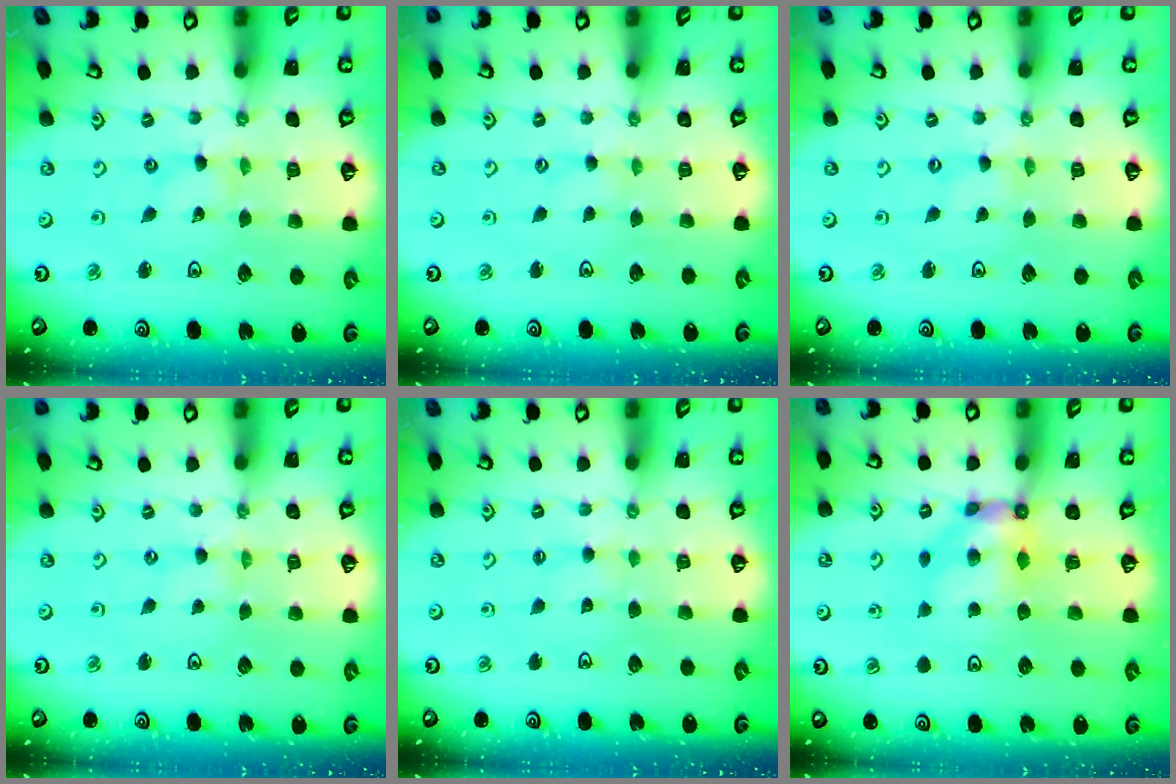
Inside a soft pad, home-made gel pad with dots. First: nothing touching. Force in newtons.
{"total": 0.7, "press": 0.7, "slide": 0.2}
{"total": 0.0}
{"total": 0.0}
{"total": 1.6, "press": 1.6, "slide": 0.3}
{"total": 6.5, "press": 6.5, "slide": 0.5}